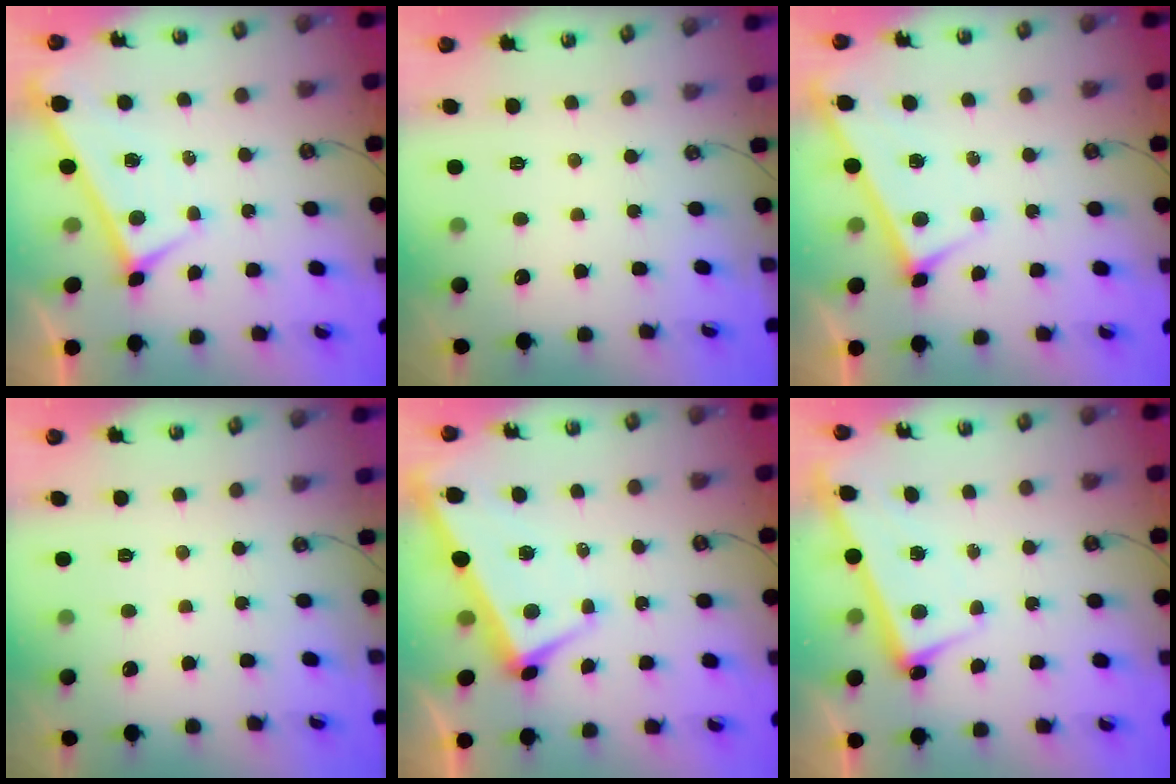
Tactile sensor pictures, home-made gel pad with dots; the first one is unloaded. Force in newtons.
{"total": 0.9, "press": 0.9, "slide": 0.1}
{"total": 3.4, "press": 3.4, "slide": 0.4}
{"total": 0.0}
{"total": 1.7, "press": 1.4, "slide": 1.0}
{"total": 2.6, "press": 2.6, "slide": 0.5}